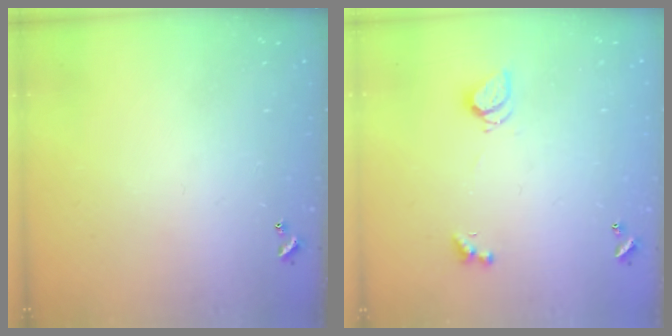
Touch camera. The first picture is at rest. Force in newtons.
{"total": 2.5, "press": 2.5, "slide": 0.6}